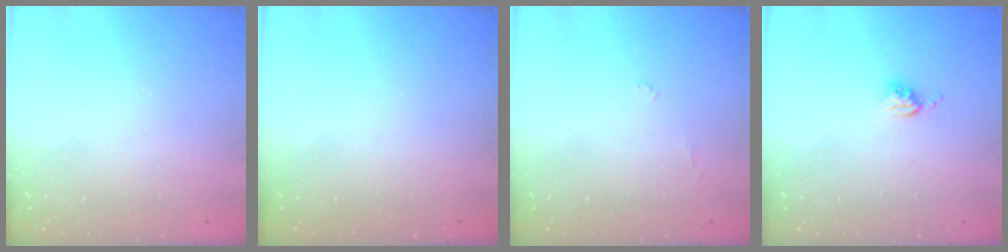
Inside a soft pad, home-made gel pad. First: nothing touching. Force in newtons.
{"total": 0.0}
{"total": 3.9, "press": 3.9, "slide": 0.3}
{"total": 3.9, "press": 3.9, "slide": 0.5}